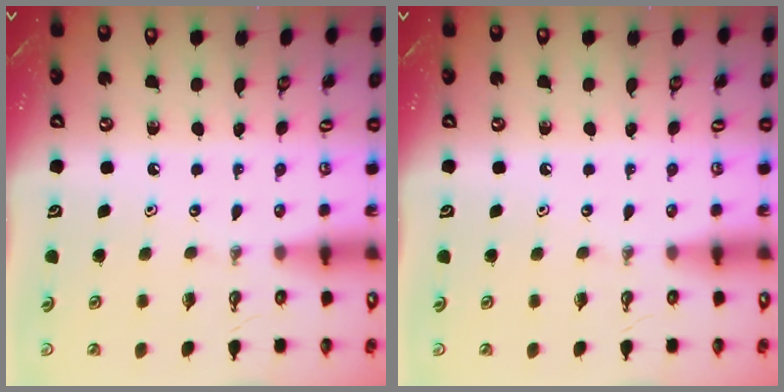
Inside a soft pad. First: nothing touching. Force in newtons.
{"total": 0.0}